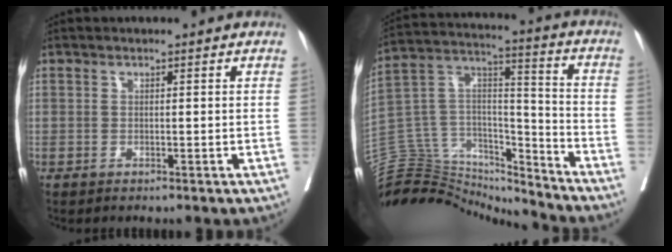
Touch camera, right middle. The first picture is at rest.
{"total": 18.5, "force": [-17.7, 4.9, 2.2], "torque": [-0.042, 0.081, -0.295]}